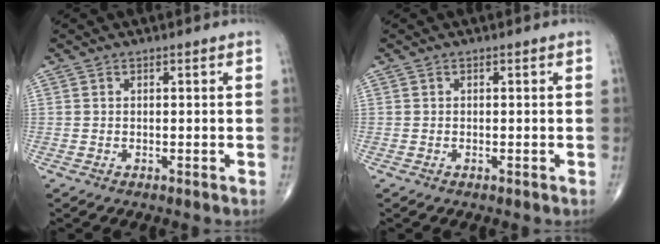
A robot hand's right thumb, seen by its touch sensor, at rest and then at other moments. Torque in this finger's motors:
{"motor_torque": [0.38, -0.14, -0.29, -0.33, -0.01]}